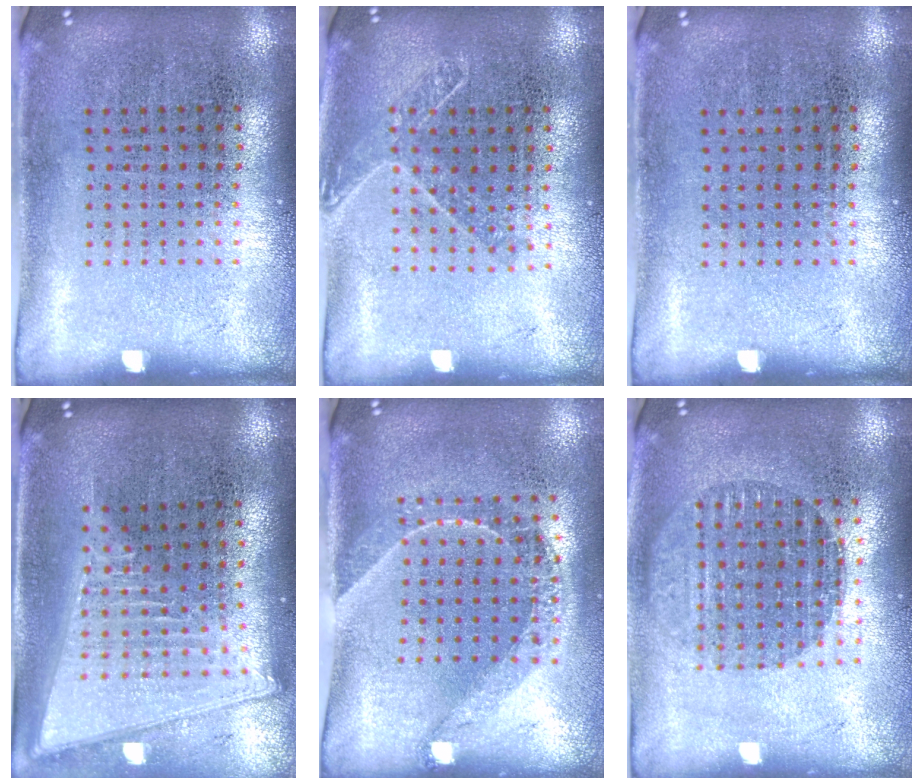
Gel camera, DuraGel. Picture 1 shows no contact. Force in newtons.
{"total": 1.3, "press": 1.1, "slide": 0.7}
{"total": 0.0}
{"total": 2.2, "press": 1.9, "slide": 1.2}
{"total": 1.6, "press": 1.4, "slide": 0.9}
{"total": 1.7, "press": 1.5, "slide": 0.8}